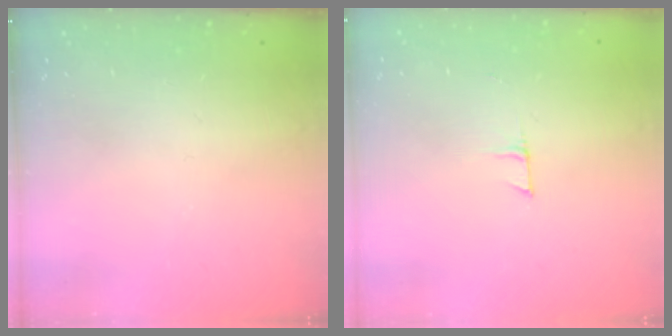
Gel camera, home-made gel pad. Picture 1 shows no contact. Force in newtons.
{"total": 3.9, "press": 3.9, "slide": 0.3}